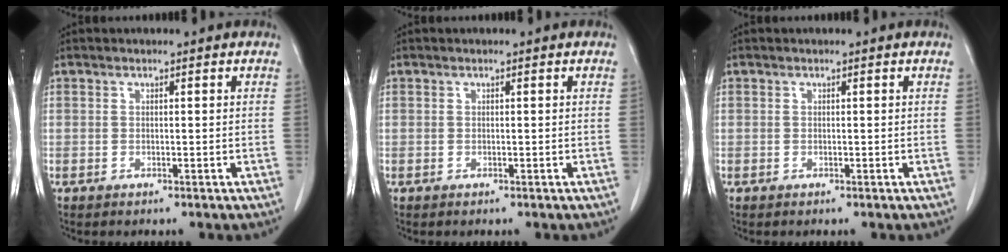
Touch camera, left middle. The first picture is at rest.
{"total": 0.0}
{"total": 0.0}